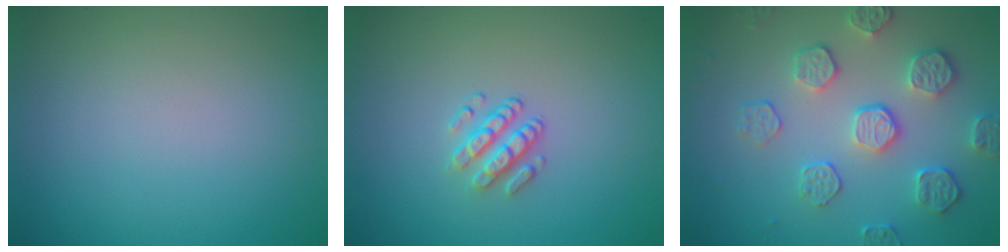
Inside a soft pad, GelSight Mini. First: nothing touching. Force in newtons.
{"total": 2.0, "press": 1.6, "slide": 1.3}
{"total": 4.2, "press": 3.9, "slide": 1.6}